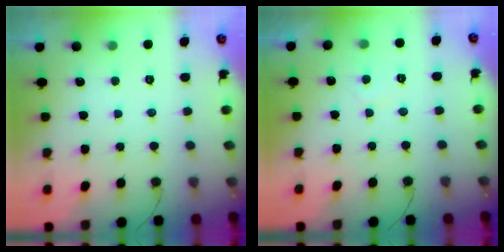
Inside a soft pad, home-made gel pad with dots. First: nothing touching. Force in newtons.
{"total": 1.3, "press": 1.2, "slide": 0.5}